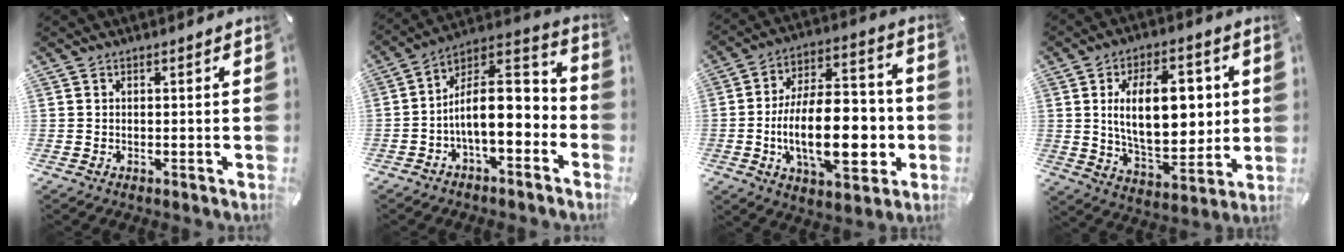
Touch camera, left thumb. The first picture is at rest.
{"total": 13.1, "force": [-2.7, 7.0, 10.7], "torque": [-0.174, -0.001, -0.044]}
{"total": 22.8, "force": [-4.2, 11.9, 19.0], "torque": [-0.319, -0.002, -0.068]}
{"total": 18.7, "force": [2.9, 10.5, 15.2], "torque": [-0.250, 0.000, 0.044]}